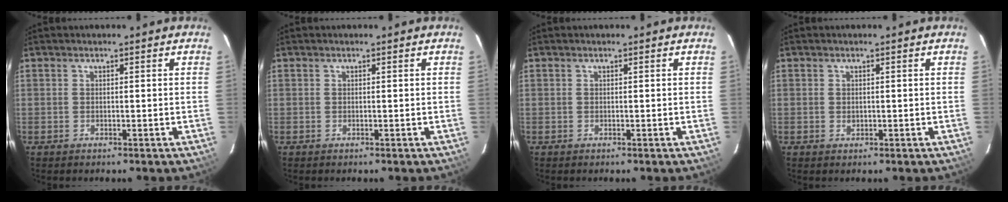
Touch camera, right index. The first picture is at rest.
{"total": 0.0}
{"total": 0.0}
{"total": 0.8, "force": [0.0, 0.7, 0.2], "torque": [0.000, 0.001, 0.002]}